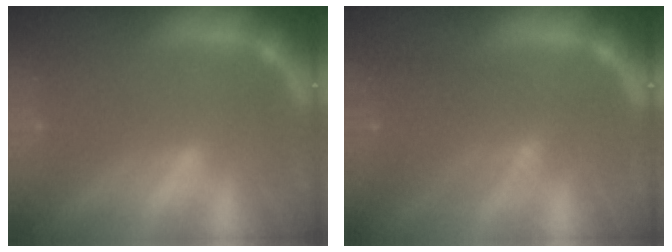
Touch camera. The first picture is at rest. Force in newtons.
{"total": 5.5}